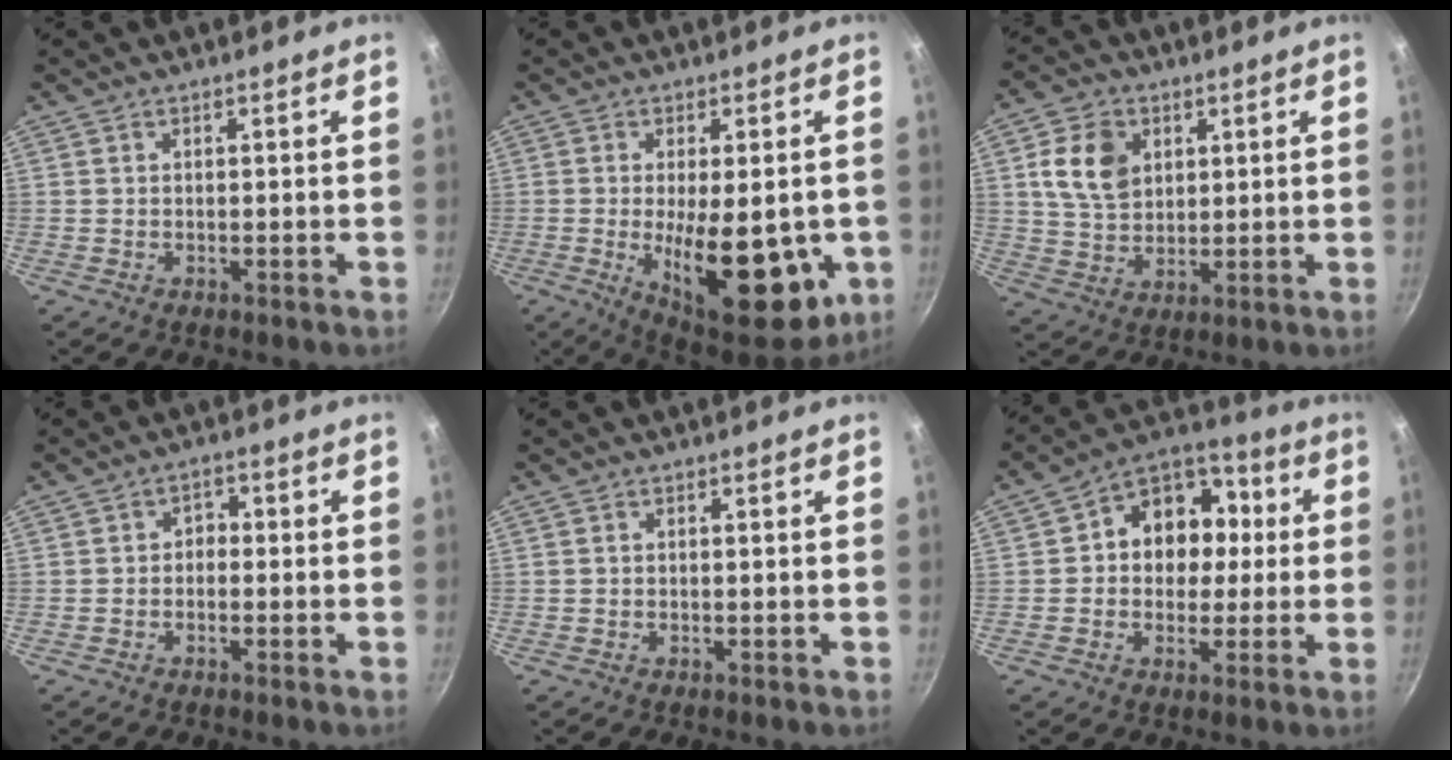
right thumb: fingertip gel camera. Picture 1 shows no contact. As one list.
[{"total": 19.8, "force": [-4.0, 8.4, 17.4], "torque": [-0.216, -0.015, -0.041]}, {"total": 10.2, "force": [3.1, 7.6, 6.1], "torque": [-0.086, -0.007, 0.057]}, {"total": 2.4, "force": [-0.6, 1.9, 1.3], "torque": [-0.010, 0.012, -0.016]}, {"total": 0.0}, {"total": 13.6, "force": [1.3, 11.1, 7.8], "torque": [-0.065, 0.030, 0.001]}]